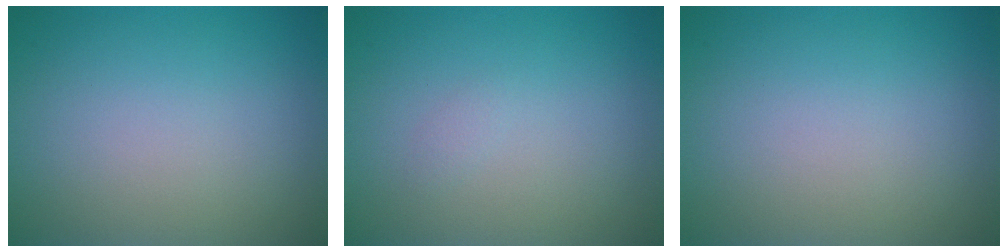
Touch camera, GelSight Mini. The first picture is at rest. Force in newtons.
{"total": 0.5, "press": 0.5, "slide": 0.0}
{"total": 0.0}